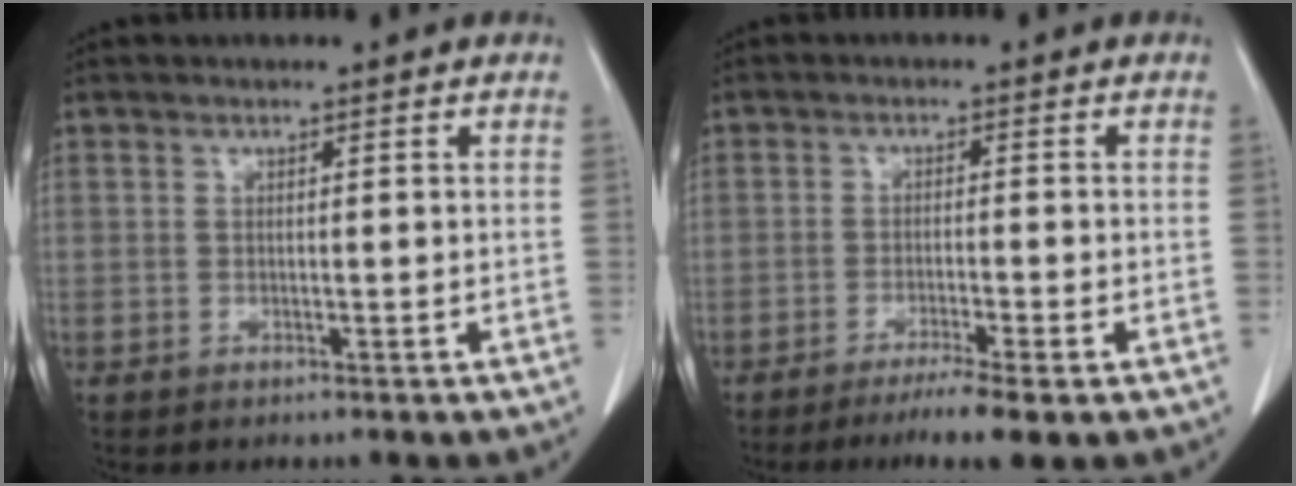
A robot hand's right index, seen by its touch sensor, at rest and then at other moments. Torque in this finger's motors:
{"motor_torque": [0.47, -0.55, 0.07, 0.05]}